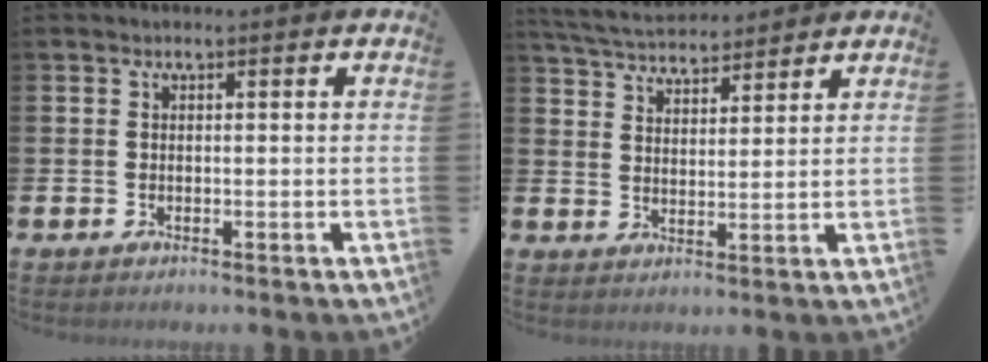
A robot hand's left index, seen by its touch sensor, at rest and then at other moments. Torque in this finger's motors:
{"motor_torque": [0.67, -1.02, 0.15, 0.09]}